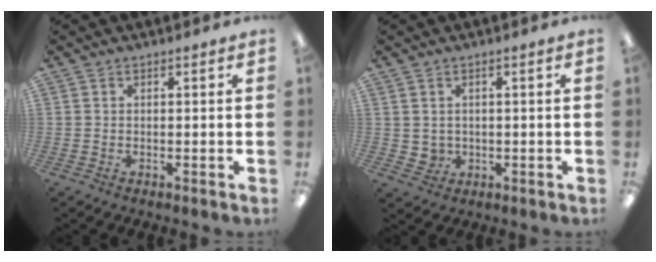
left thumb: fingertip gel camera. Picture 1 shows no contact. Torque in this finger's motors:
{"motor_torque": [-0.28, -0.22, -0.19, -0.24, 0.00]}